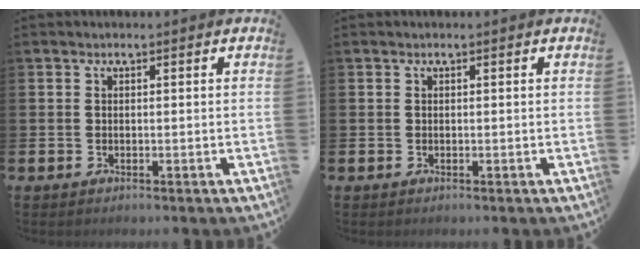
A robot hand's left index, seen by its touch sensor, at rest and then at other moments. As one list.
[{"total": 0.0}]